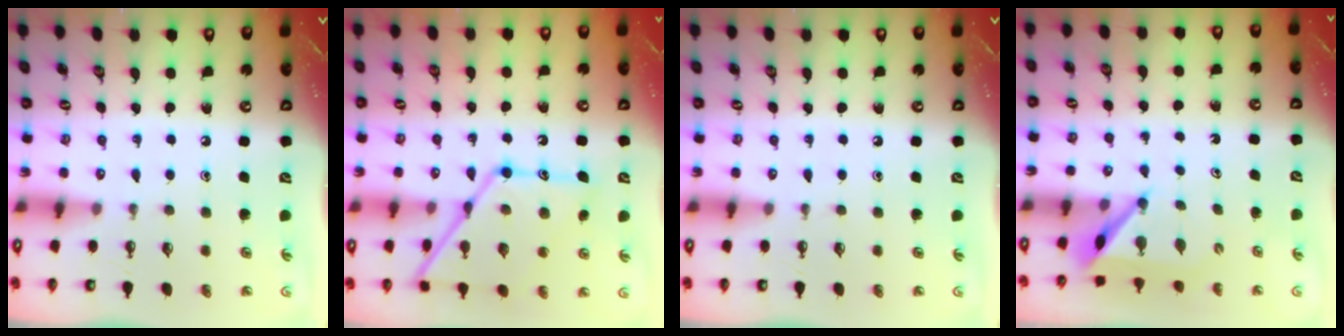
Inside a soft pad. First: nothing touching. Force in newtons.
{"total": 16.0, "press": 16.0, "slide": 1.5}
{"total": 0.0}
{"total": 5.5, "press": 5.5, "slide": 0.4}